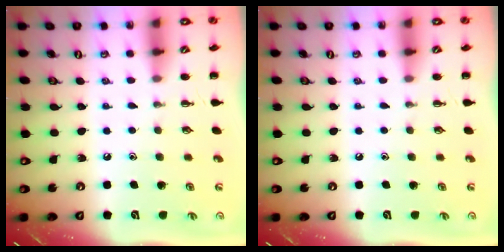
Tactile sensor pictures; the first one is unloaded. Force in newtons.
{"total": 0.0}